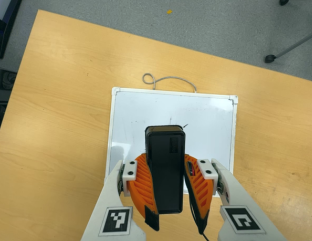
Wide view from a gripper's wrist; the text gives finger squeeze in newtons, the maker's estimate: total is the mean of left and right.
{"total": 12.0, "left": 9.9, "right": 14.1}